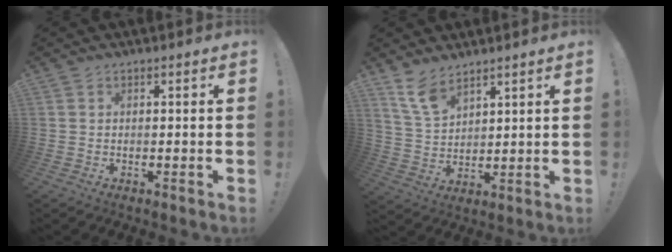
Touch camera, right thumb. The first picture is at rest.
{"total": 8.4, "force": [6.5, 3.4, 4.1], "torque": [-0.085, -0.032, 0.126]}